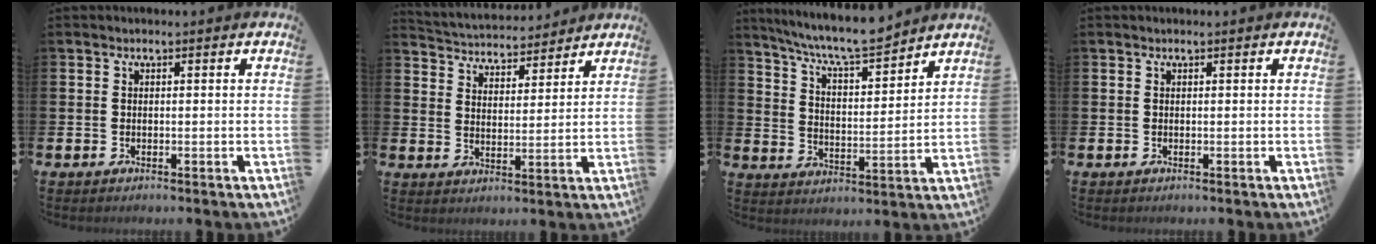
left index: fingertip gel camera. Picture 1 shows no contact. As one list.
[{"total": 4.4, "force": [4.2, 1.1, -0.2], "torque": [-0.023, -0.031, 0.073]}, {"total": 8.3, "force": [7.8, 0.6, 2.7], "torque": [-0.076, -0.050, 0.138]}, {"total": 0.0}]